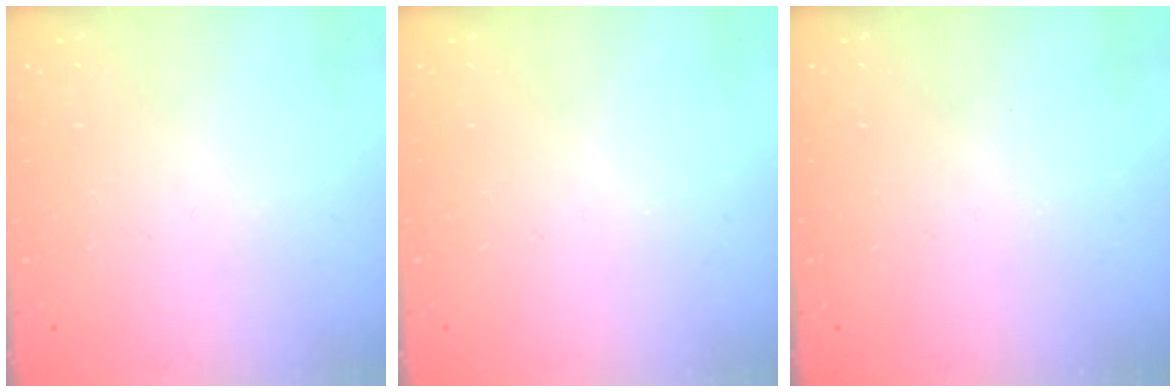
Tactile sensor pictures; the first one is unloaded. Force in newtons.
{"total": 0.0}
{"total": 0.0}